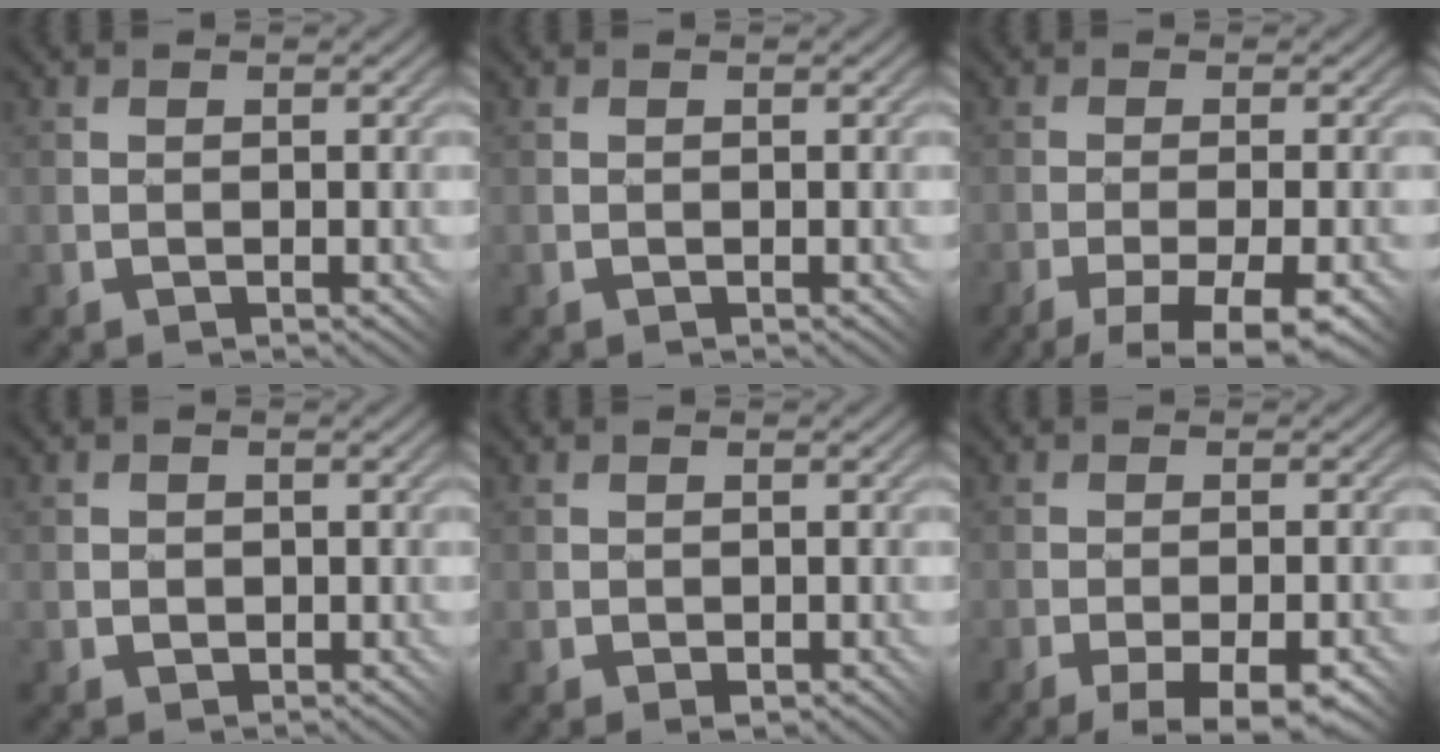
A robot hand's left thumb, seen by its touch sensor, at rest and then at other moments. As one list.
[{"total": 0.0}, {"total": 7.9, "force": [-5.4, 1.7, 5.6], "torque": [-0.090, -0.009, -0.071]}, {"total": 1.1, "force": [0.0, 1.0, 0.1], "torque": [-0.003, -0.001, 0.001]}, {"total": 1.0, "force": [-0.4, 0.7, 0.7], "torque": [-0.015, -0.007, -0.006]}, {"total": 6.0, "force": [-4.0, 1.7, 4.1], "torque": [-0.065, 0.003, -0.058]}]